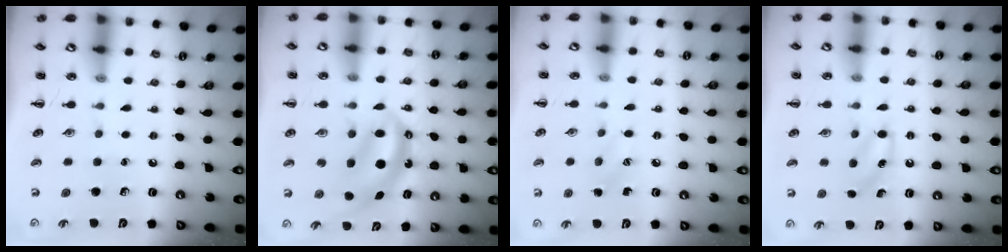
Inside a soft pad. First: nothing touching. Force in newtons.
{"total": 6.2, "press": 6.2, "slide": 0.7}
{"total": 6.8, "press": 6.6, "slide": 1.7}
{"total": 5.9, "press": 5.7, "slide": 1.5}